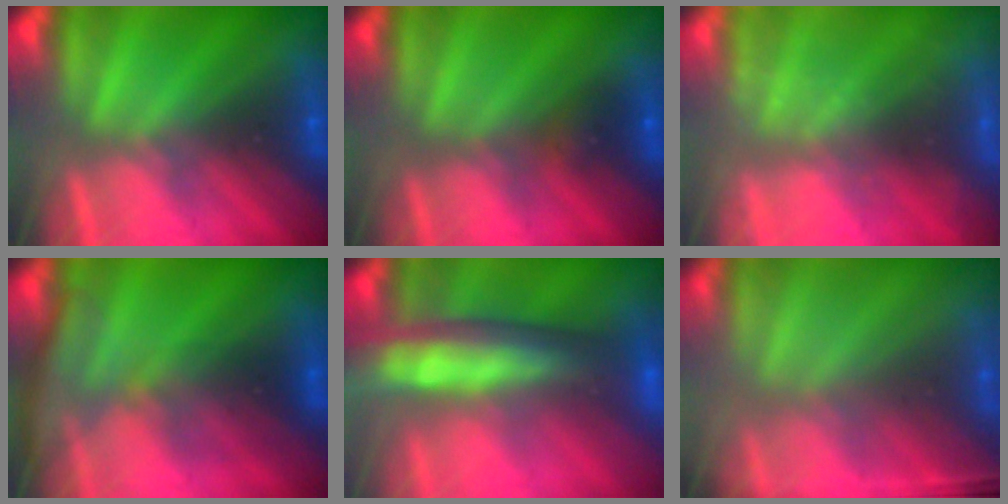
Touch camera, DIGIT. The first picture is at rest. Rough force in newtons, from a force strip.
{"total": 2.2}
{"total": 2.3}
{"total": 2.9}
{"total": 5.8}
{"total": 1.0}